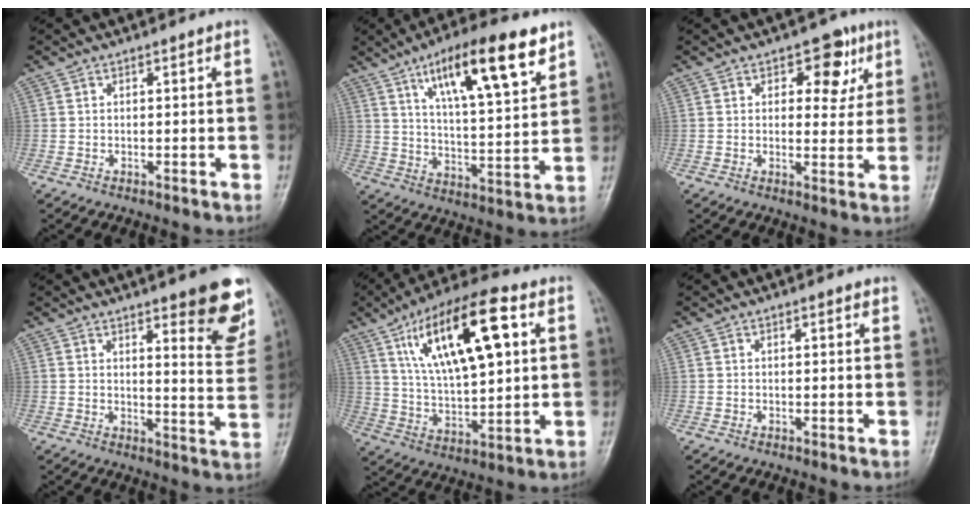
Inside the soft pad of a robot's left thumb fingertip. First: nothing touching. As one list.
[{"total": 17.7, "force": [9.9, 4.8, 13.9], "torque": [-0.204, -0.037, 0.164]}, {"total": 7.0, "force": [3.2, 4.4, 4.3], "torque": [-0.015, -0.011, 0.035]}, {"total": 13.0, "force": [7.7, 3.2, 9.9], "torque": [-0.086, -0.047, 0.101]}, {"total": 19.9, "force": [7.5, 7.5, 16.8], "torque": [-0.270, -0.010, 0.131]}, {"total": 1.1, "force": [0.8, 0.3, 0.7], "torque": [-0.007, -0.001, 0.009]}]